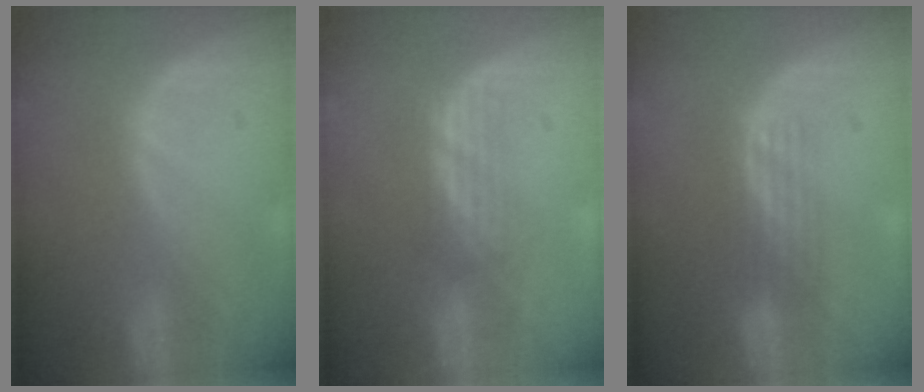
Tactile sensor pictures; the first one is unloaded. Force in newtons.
{"total": 2.7, "press": 2.5, "slide": 0.9}
{"total": 2.9, "press": 2.8, "slide": 1.0}